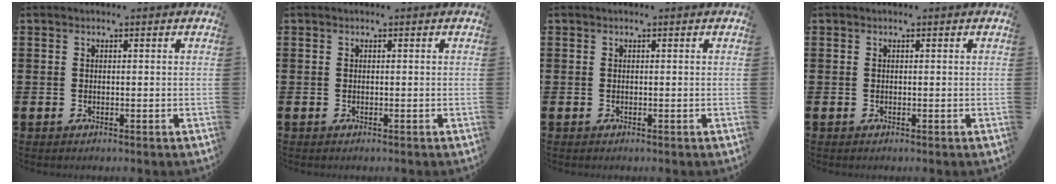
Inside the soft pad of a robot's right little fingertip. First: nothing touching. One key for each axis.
{"total": 0.0}
{"total": 0.0}
{"total": 0.0}